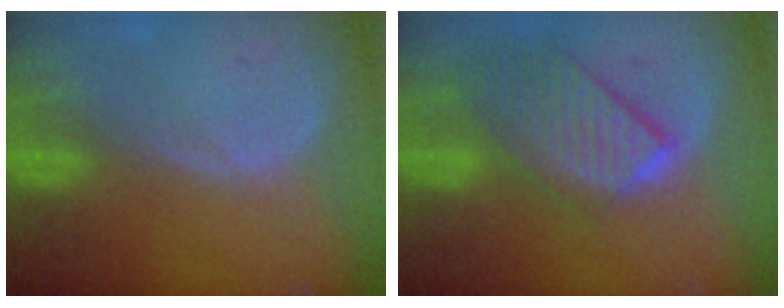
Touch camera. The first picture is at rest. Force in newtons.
{"total": 9.8, "press": 8.6, "slide": 4.7}